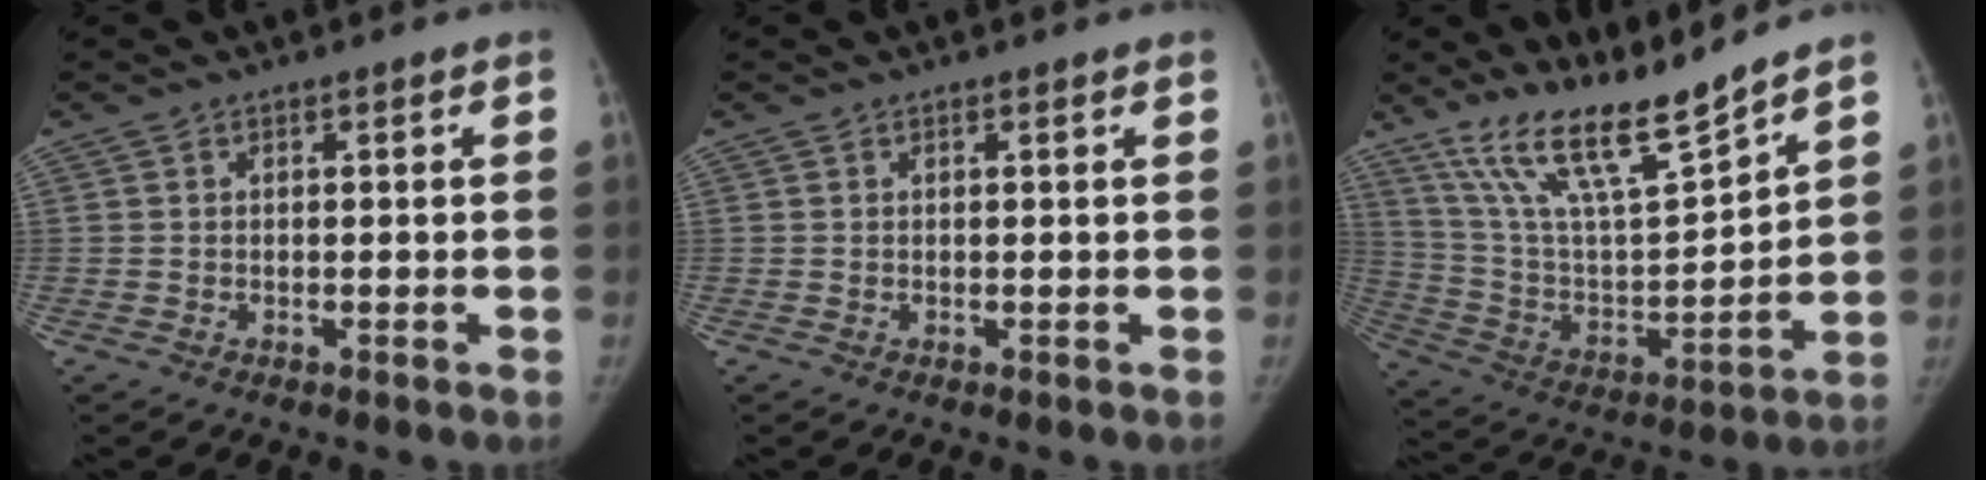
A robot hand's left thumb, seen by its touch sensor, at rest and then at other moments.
{"total": 0.7, "force": [0.5, -0.1, 0.5], "torque": [-0.007, 0.005, 0.007]}
{"total": 16.9, "force": [14.0, 2.1, 9.2], "torque": [-0.142, -0.077, 0.270]}